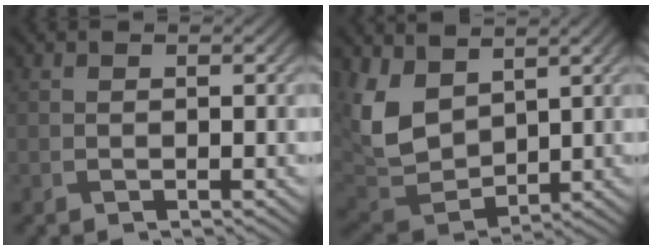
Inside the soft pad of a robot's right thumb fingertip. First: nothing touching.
{"total": 9.5, "force": [4.1, 6.0, 6.2], "torque": [-0.177, -0.006, 0.086]}